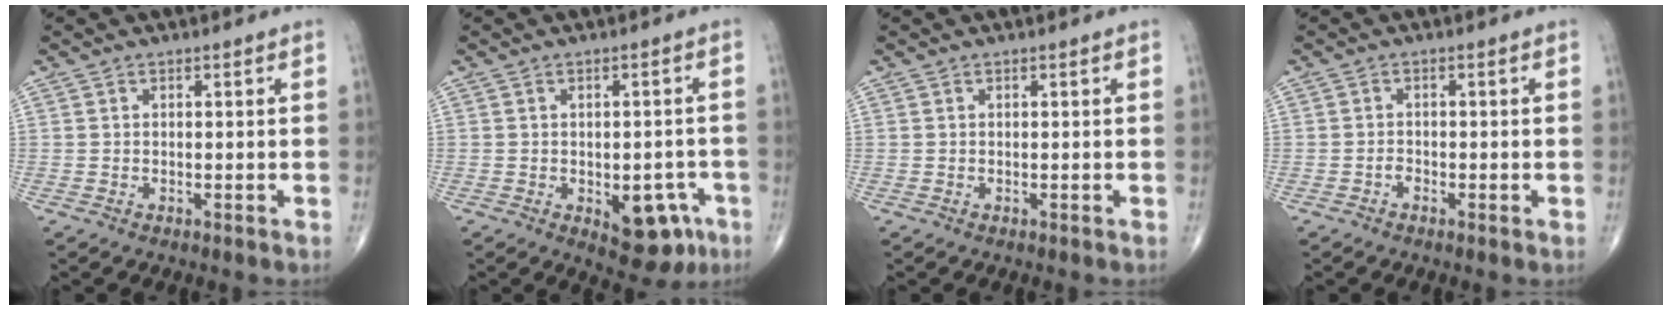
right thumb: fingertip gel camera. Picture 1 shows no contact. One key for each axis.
{"total": 9.2, "fx": -3.5, "fy": 5.0, "fz": 6.9, "tx": -0.057, "ty": 0.015, "tz": -0.031}
{"total": 0.0}
{"total": 1.1, "fx": -0.7, "fy": 0.7, "fz": 0.7, "tx": -0.007, "ty": 0.002, "tz": -0.017}